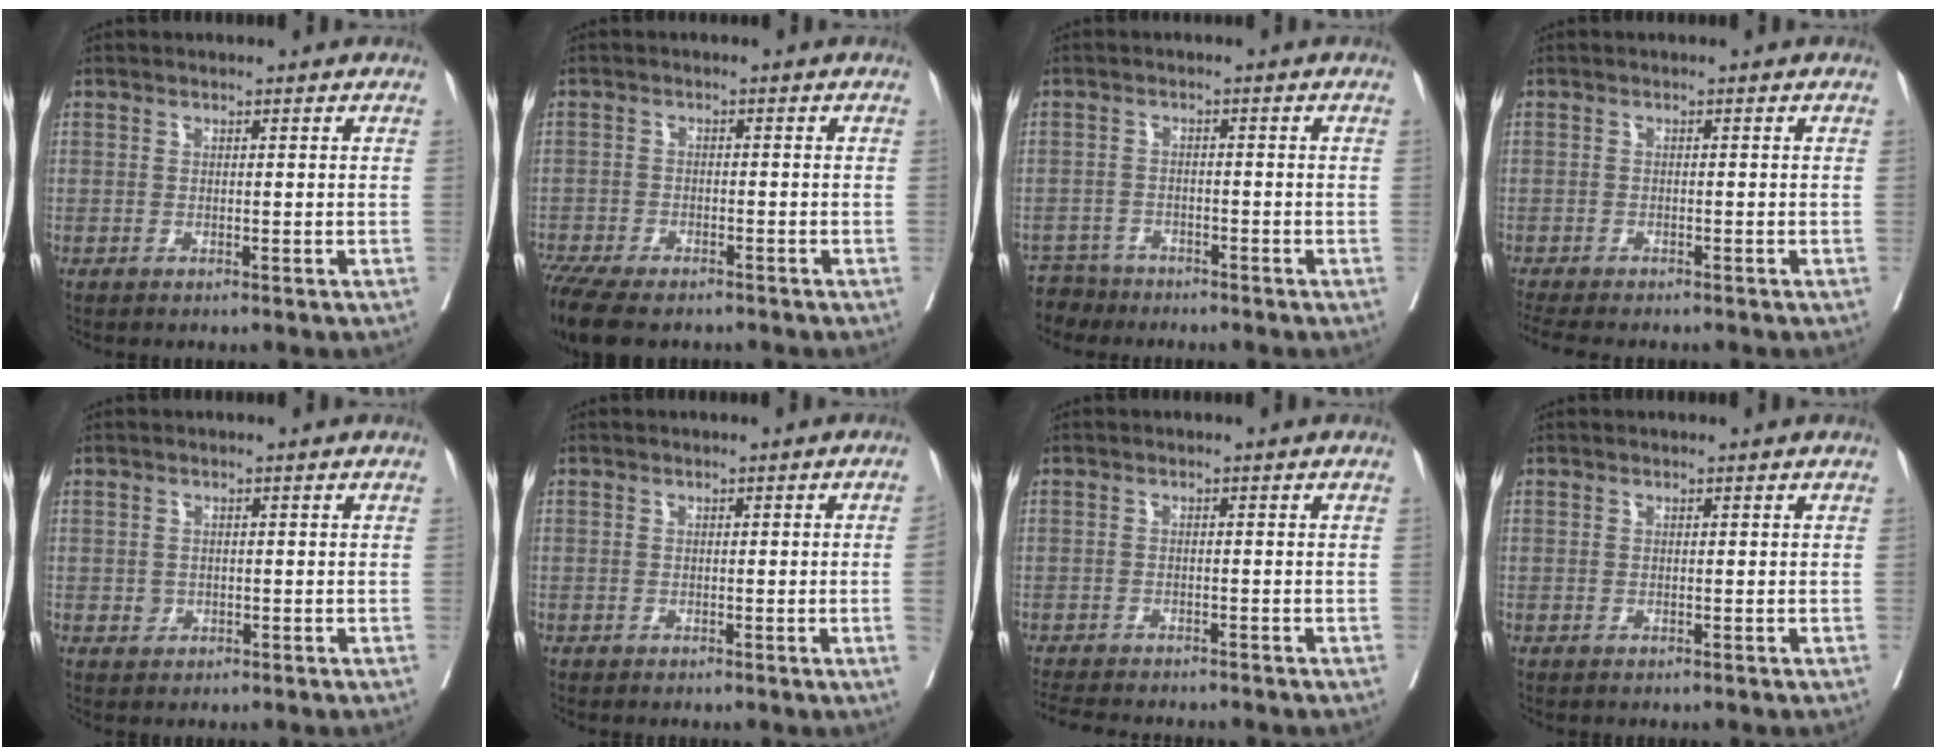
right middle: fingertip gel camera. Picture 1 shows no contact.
{"total": 11.4, "force": [-9.0, 3.9, 5.9], "torque": [-0.121, -0.012, -0.139]}
{"total": 3.9, "force": [-3.6, 1.4, -0.9], "torque": [0.015, -0.005, -0.066]}
{"total": 6.9, "force": [-6.0, 1.4, 3.2], "torque": [-0.047, -0.010, -0.089]}
{"total": 1.3, "force": [-0.3, 1.2, 0.4], "torque": [-0.005, 0.003, -0.001]}
{"total": 1.7, "force": [-0.2, -0.4, 1.6], "torque": [-0.021, -0.003, -0.002]}
{"total": 8.1, "force": [-7.4, 1.6, 3.1], "torque": [-0.048, -0.011, -0.108]}
{"total": 0.0}